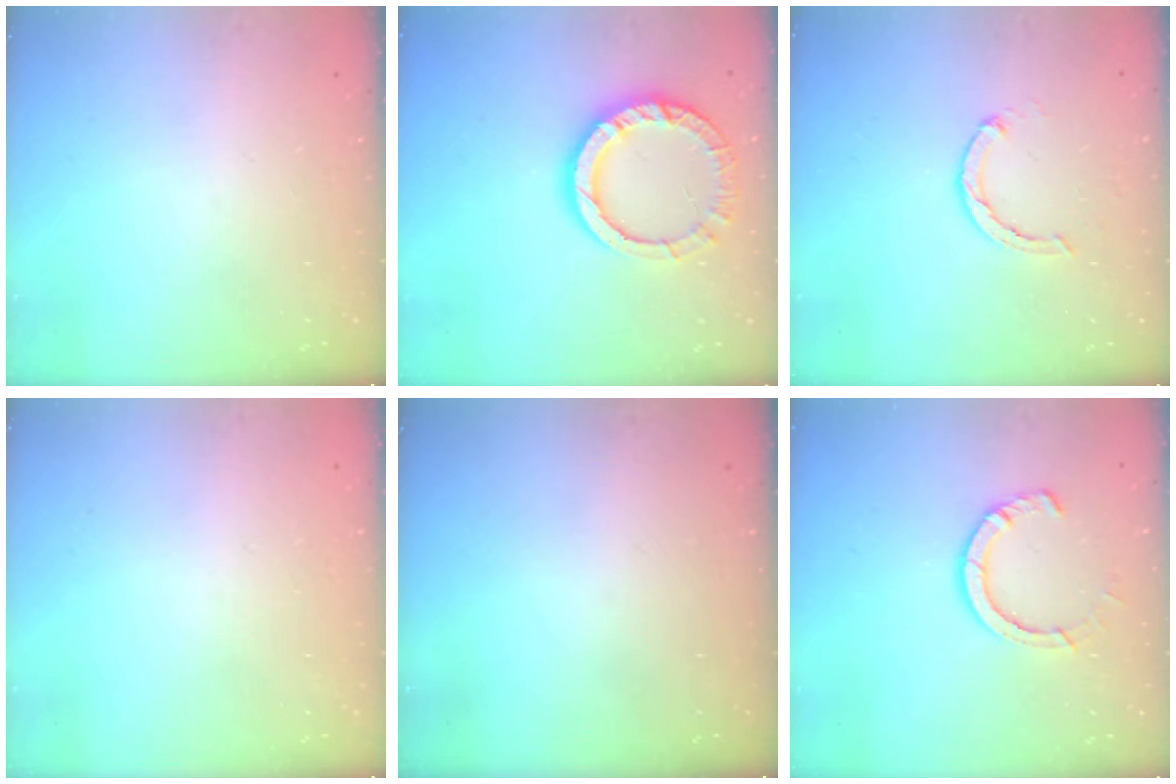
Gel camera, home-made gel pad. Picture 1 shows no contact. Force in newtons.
{"total": 12.3, "press": 12.2, "slide": 1.3}
{"total": 2.4, "press": 2.4, "slide": 0.4}
{"total": 2.7, "press": 2.7, "slide": 0.2}
{"total": 0.0}
{"total": 7.5, "press": 7.4, "slide": 1.0}